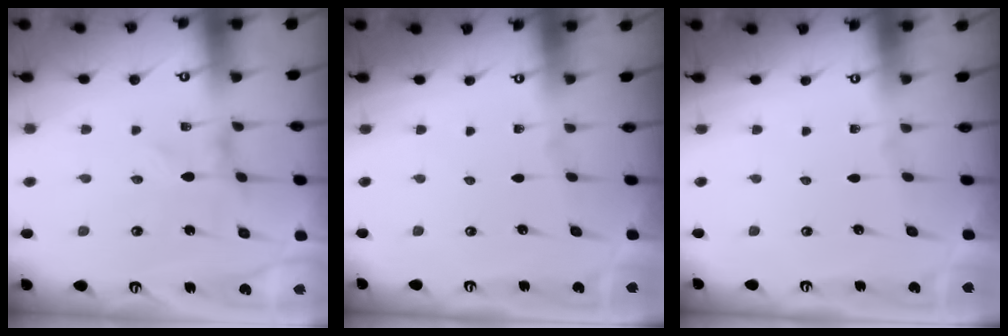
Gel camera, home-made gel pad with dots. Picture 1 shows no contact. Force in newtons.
{"total": 0.0}
{"total": 0.0}